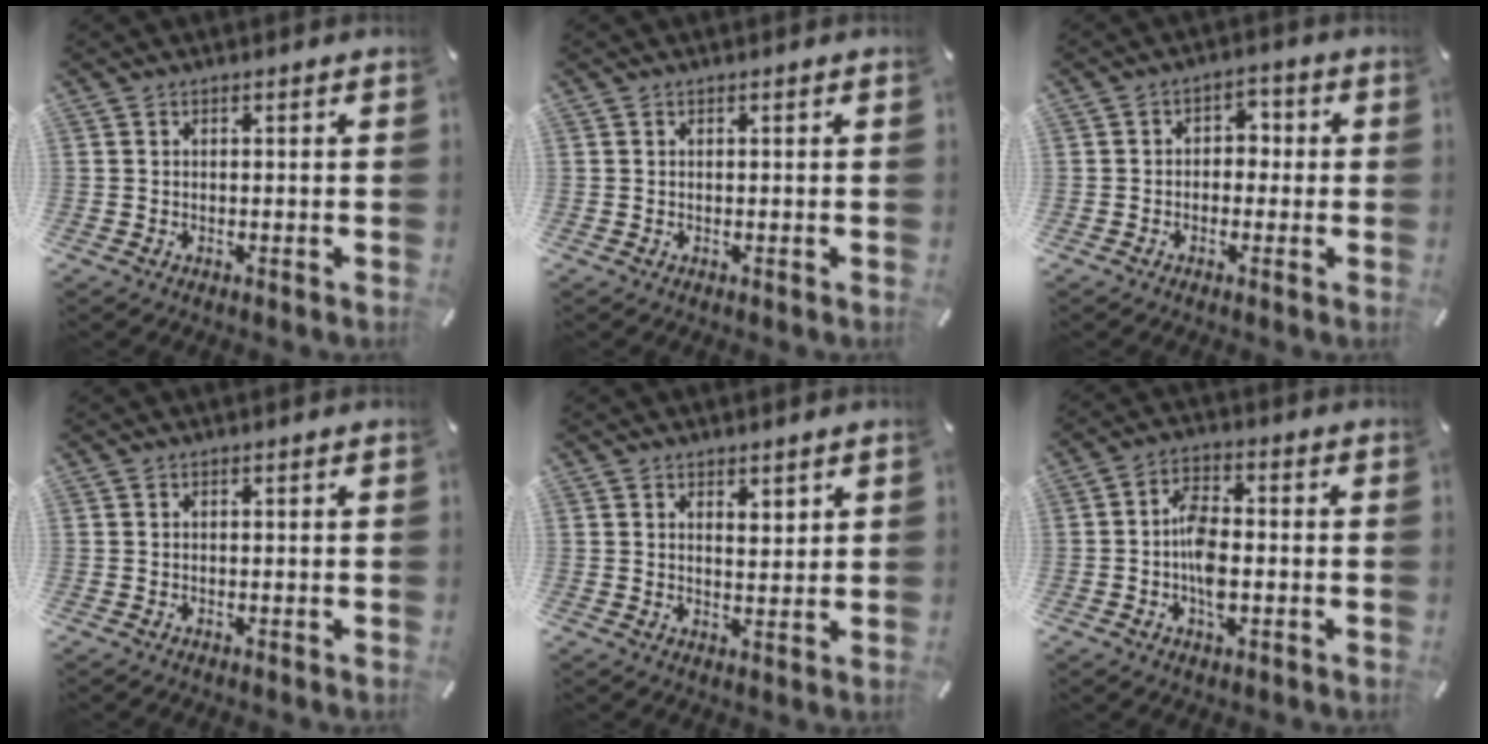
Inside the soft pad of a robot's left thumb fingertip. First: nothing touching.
{"total": 0.0}
{"total": 3.9, "force": [-1.4, 3.1, 1.9], "torque": [-0.020, 0.011, -0.033]}
{"total": 0.0}
{"total": 2.8, "force": [2.2, 1.5, 1.0], "torque": [-0.005, -0.011, 0.037]}
{"total": 7.8, "force": [-1.6, 4.2, 6.3], "torque": [-0.124, 0.010, -0.027]}